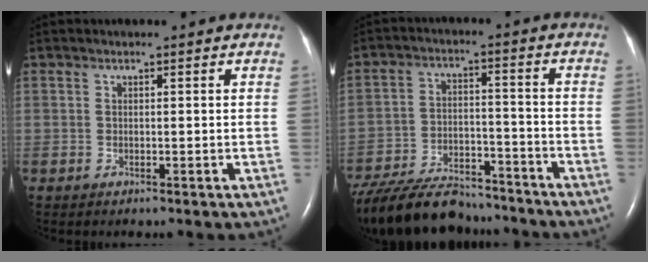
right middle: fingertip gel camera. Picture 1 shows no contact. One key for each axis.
{"total": 17.1, "fx": -15.1, "fy": 4.7, "fz": 6.4, "tx": -0.142, "ty": -0.010, "tz": -0.240}